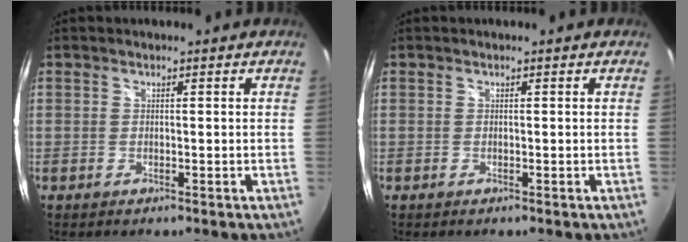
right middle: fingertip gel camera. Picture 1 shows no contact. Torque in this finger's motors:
{"motor_torque": [0.78, -0.79, -0.02, 0.01]}